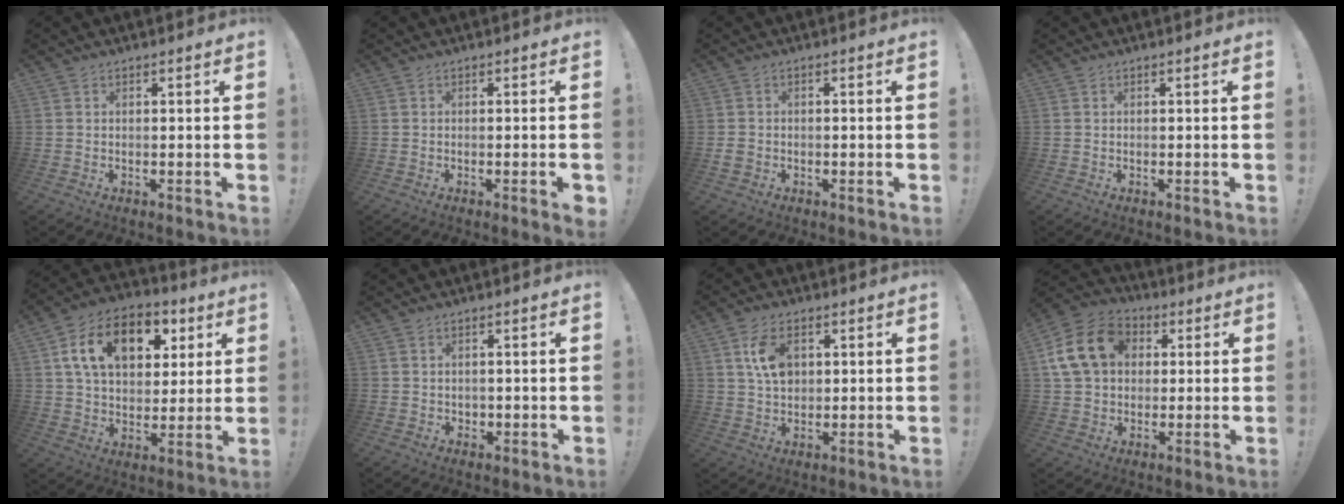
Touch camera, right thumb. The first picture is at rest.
{"total": 2.2, "force": [-0.8, -0.2, 2.1], "torque": [-0.025, -0.007, -0.013]}
{"total": 2.3, "force": [-0.8, 1.8, 1.2], "torque": [-0.016, 0.009, -0.013]}
{"total": 0.0}
{"total": 17.4, "force": [6.8, 11.4, 11.2], "torque": [-0.178, -0.015, 0.123]}
{"total": 1.2, "force": [0.2, 1.2, 0.3], "torque": [0.002, -0.002, 0.002]}
{"total": 8.8, "force": [2.6, 5.9, 6.0], "torque": [-0.094, -0.001, 0.050]}
{"total": 16.8, "force": [4.4, 13.3, 9.3], "torque": [-0.158, 0.004, 0.088]}